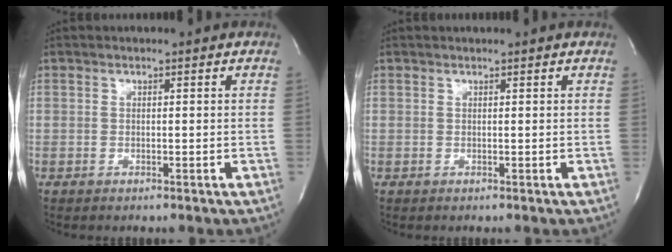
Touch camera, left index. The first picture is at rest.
{"total": 0.9, "force": [0.9, -0.1, 0.3], "torque": [-0.006, 0.010, 0.017]}